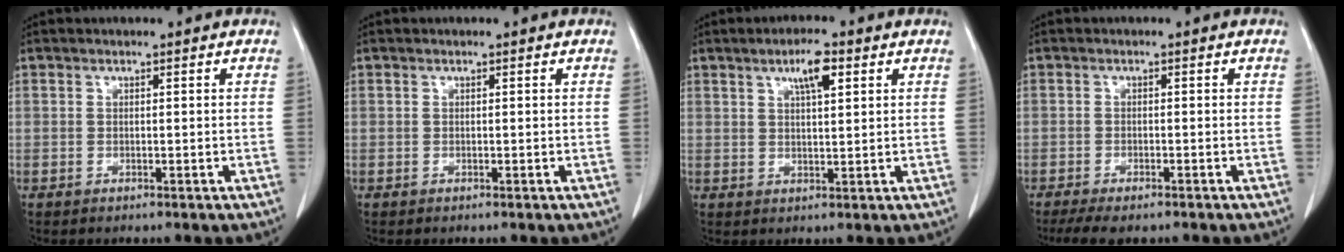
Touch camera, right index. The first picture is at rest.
{"total": 0.0}
{"total": 4.8, "force": [2.4, 1.0, 4.1], "torque": [-0.073, 0.003, 0.042]}
{"total": 5.8, "force": [-4.6, 1.6, 3.2], "torque": [-0.046, -0.011, -0.070]}